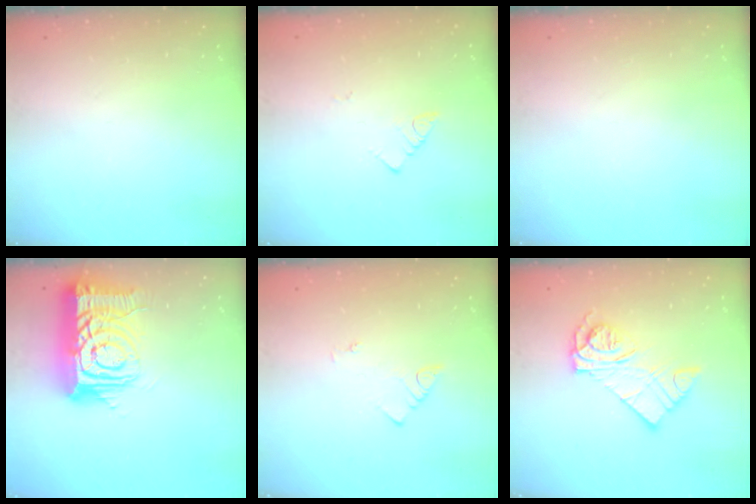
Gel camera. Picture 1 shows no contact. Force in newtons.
{"total": 2.7, "press": 2.6, "slide": 0.5}
{"total": 0.0}
{"total": 16.0, "press": 15.9, "slide": 1.6}
{"total": 2.1, "press": 2.1, "slide": 0.4}
{"total": 12.1, "press": 12.1, "slide": 1.0}